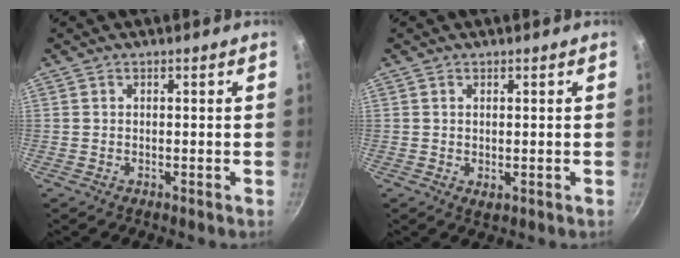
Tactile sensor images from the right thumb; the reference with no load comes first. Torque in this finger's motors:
{"motor_torque": [-0.28, 0.41, -0.20, -0.02, 0.03]}